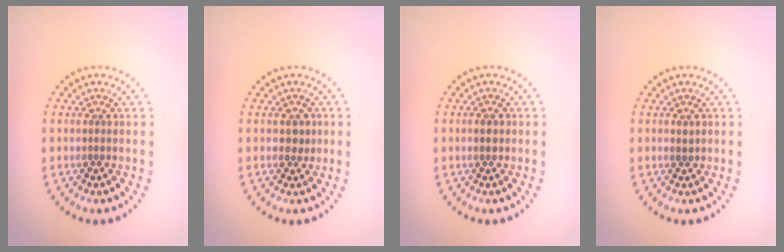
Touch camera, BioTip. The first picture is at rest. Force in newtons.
{"total": 1.4, "press": 1.3, "slide": 0.4}
{"total": 1.5, "press": 1.5, "slide": 0.1}
{"total": 0.7, "press": 0.6, "slide": 0.1}